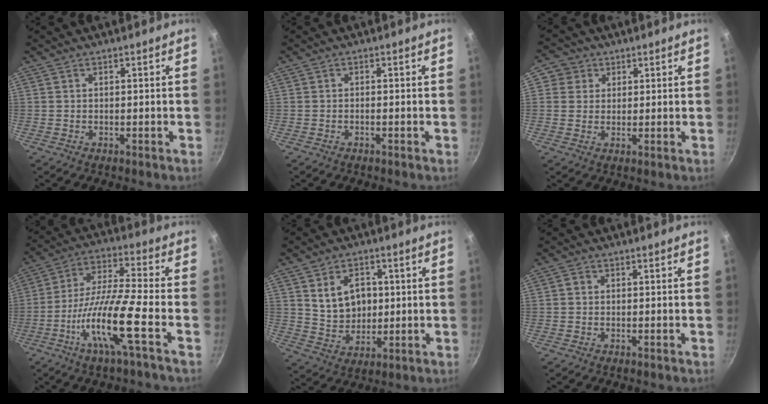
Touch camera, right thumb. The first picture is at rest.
{"total": 0.6, "force": [-0.4, 0.1, 0.4], "torque": [-0.012, 0.005, -0.010]}
{"total": 4.2, "force": [1.4, 3.9, 0.7], "torque": [0.030, 0.004, 0.015]}
{"total": 13.8, "force": [-5.6, 1.0, 12.6], "torque": [-0.236, 0.033, -0.120]}
{"total": 9.4, "force": [2.1, 7.1, 5.8], "torque": [-0.072, -0.010, 0.046]}
{"total": 0.7, "force": [-0.1, 0.6, 0.3], "torque": [-0.005, 0.004, -0.004]}